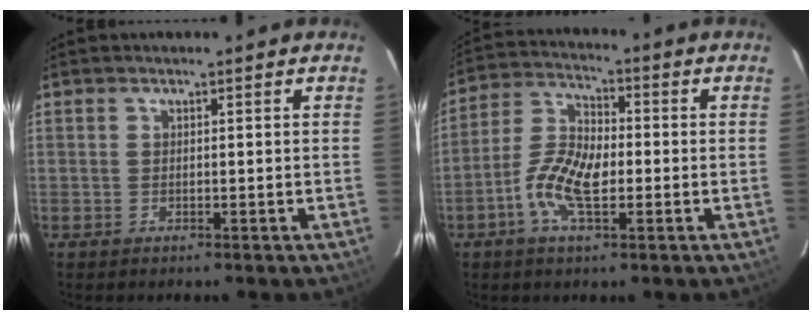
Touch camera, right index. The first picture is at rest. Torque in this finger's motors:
{"motor_torque": [0.53, -0.44, 0.28, 0.12]}